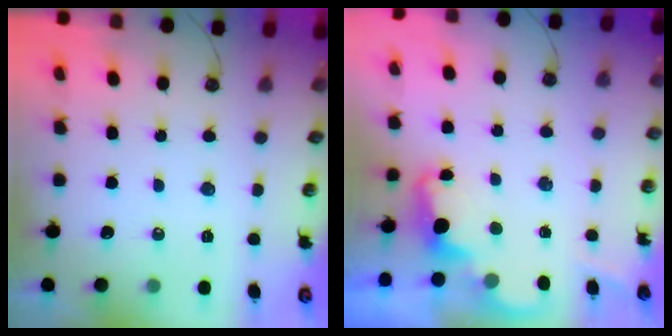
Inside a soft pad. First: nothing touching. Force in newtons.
{"total": 2.5, "press": 2.4, "slide": 0.5}